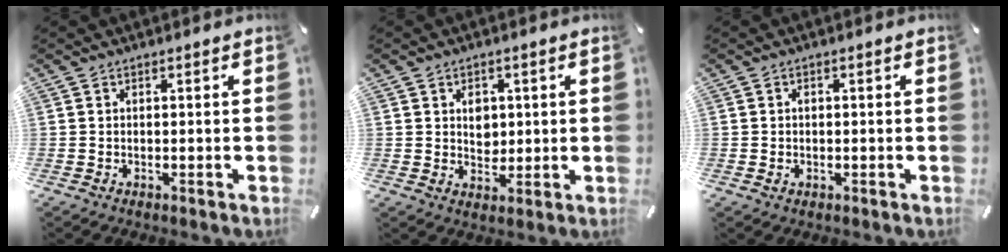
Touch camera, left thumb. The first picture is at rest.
{"total": 4.4, "force": [0.8, 3.9, 2.0], "torque": [-0.015, -0.007, 0.009]}
{"total": 1.2, "force": [-0.4, 1.0, 0.6], "torque": [-0.011, 0.003, -0.008]}